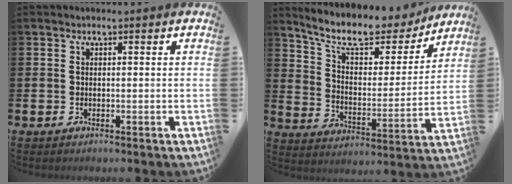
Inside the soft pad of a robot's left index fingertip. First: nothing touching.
{"total": 10.3, "force": [9.0, 3.2, 3.9], "torque": [-0.107, -0.061, 0.156]}